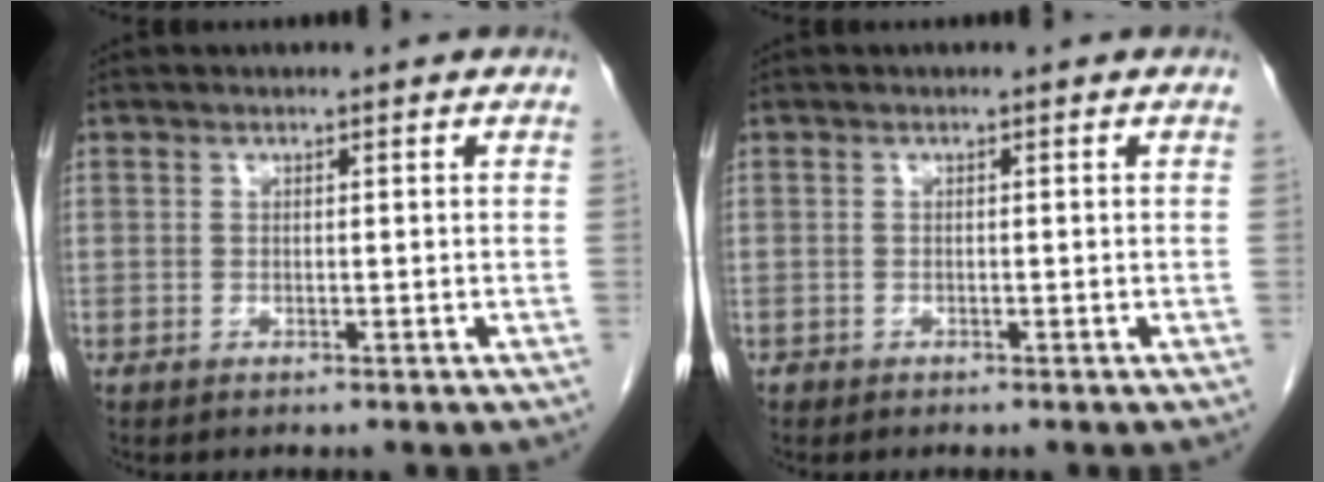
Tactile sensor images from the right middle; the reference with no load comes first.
{"total": 0.0}